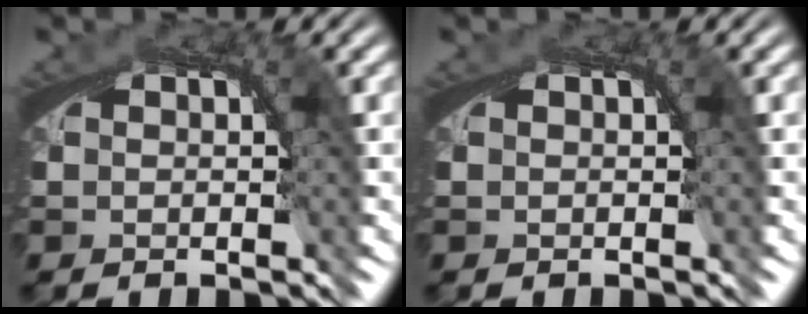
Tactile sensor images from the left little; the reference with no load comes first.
{"total": 0.0}